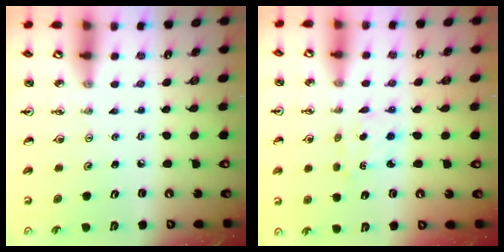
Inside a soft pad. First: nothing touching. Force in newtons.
{"total": 2.4, "press": 2.4, "slide": 0.3}